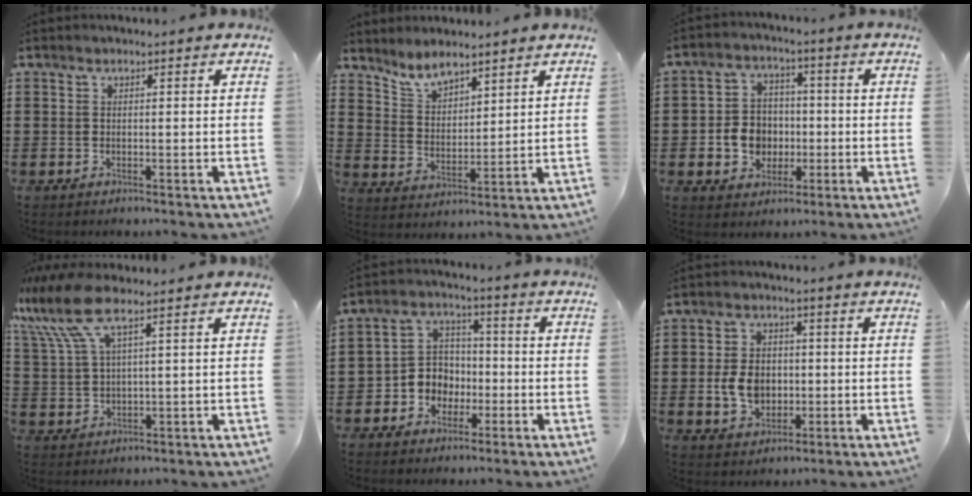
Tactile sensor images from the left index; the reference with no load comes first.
{"total": 5.2, "force": [5.0, 0.8, 1.3], "torque": [-0.043, -0.017, 0.093]}
{"total": 6.5, "force": [-1.1, 5.9, 2.5], "torque": [-0.055, 0.016, -0.019]}
{"total": 9.2, "force": [5.2, 3.0, 6.9], "torque": [-0.170, -0.010, 0.090]}
{"total": 5.8, "force": [-2.0, 5.2, 1.3], "torque": [-0.049, 0.010, -0.043]}
{"total": 6.6, "force": [-0.6, 4.9, 4.3], "torque": [-0.094, 0.004, -0.015]}